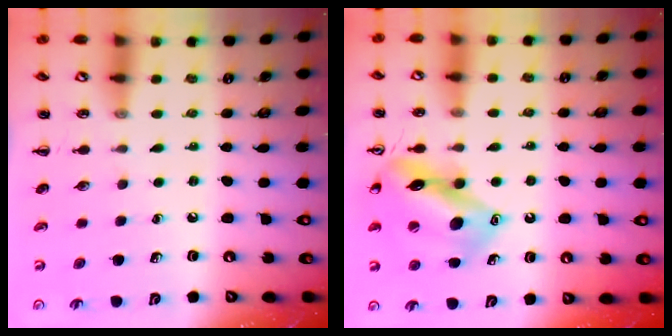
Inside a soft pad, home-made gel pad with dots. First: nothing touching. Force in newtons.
{"total": 15.5, "press": 15.3, "slide": 1.8}